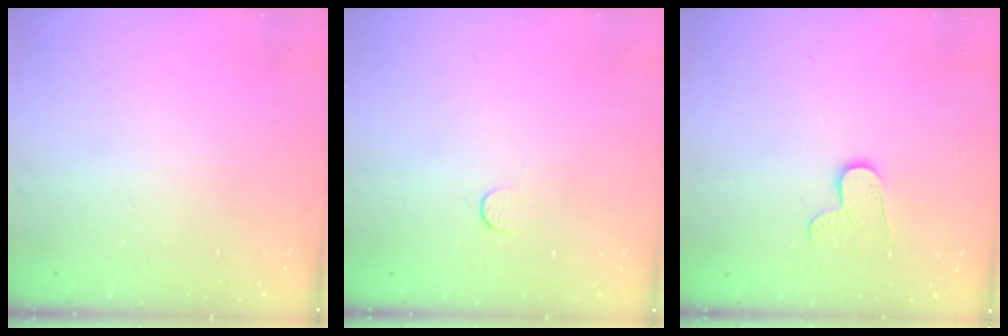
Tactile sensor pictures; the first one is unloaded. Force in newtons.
{"total": 3.3, "press": 3.2, "slide": 0.3}
{"total": 6.9, "press": 6.9, "slide": 0.2}